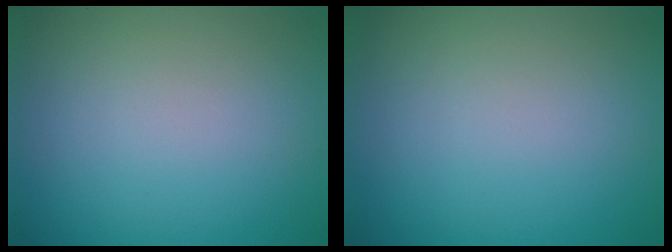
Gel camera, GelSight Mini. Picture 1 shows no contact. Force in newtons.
{"total": 0.0}